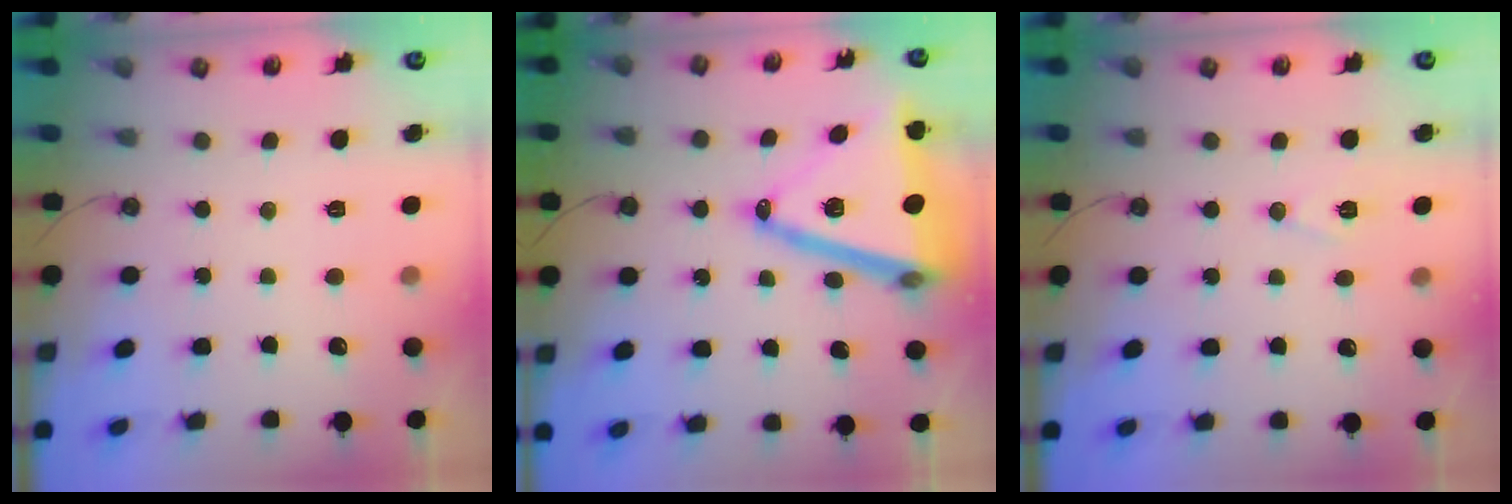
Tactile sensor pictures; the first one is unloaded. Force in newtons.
{"total": 22.0, "press": 21.6, "slide": 3.6}
{"total": 7.4, "press": 5.8, "slide": 4.5}